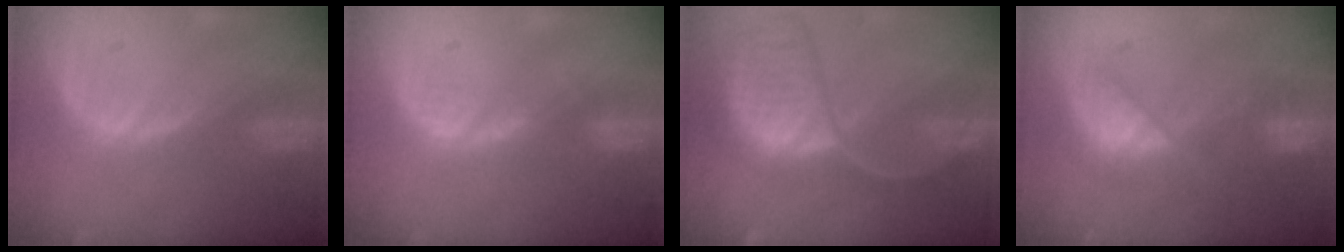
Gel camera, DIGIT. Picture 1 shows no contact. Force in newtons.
{"total": 2.3, "press": 1.8, "slide": 1.5}
{"total": 12.2, "press": 9.9, "slide": 7.1}
{"total": 7.5, "press": 7.1, "slide": 2.5}